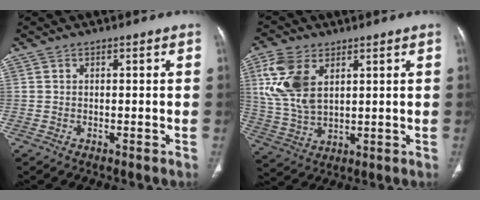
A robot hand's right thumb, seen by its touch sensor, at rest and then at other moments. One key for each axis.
{"total": 12.0, "fx": 4.2, "fy": 7.1, "fz": 8.8, "tx": -0.183, "ty": -0.008, "tz": 0.091}